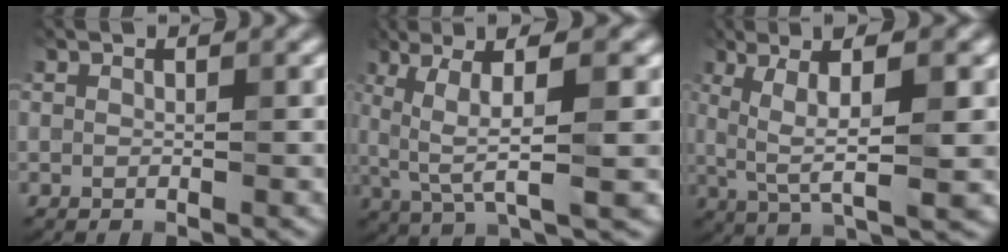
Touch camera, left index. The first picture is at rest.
{"total": 7.0, "force": [1.3, 1.6, 6.7], "torque": [-0.125, 0.000, 0.027]}
{"total": 6.6, "force": [1.0, 1.4, 6.4], "torque": [-0.115, -0.001, 0.022]}